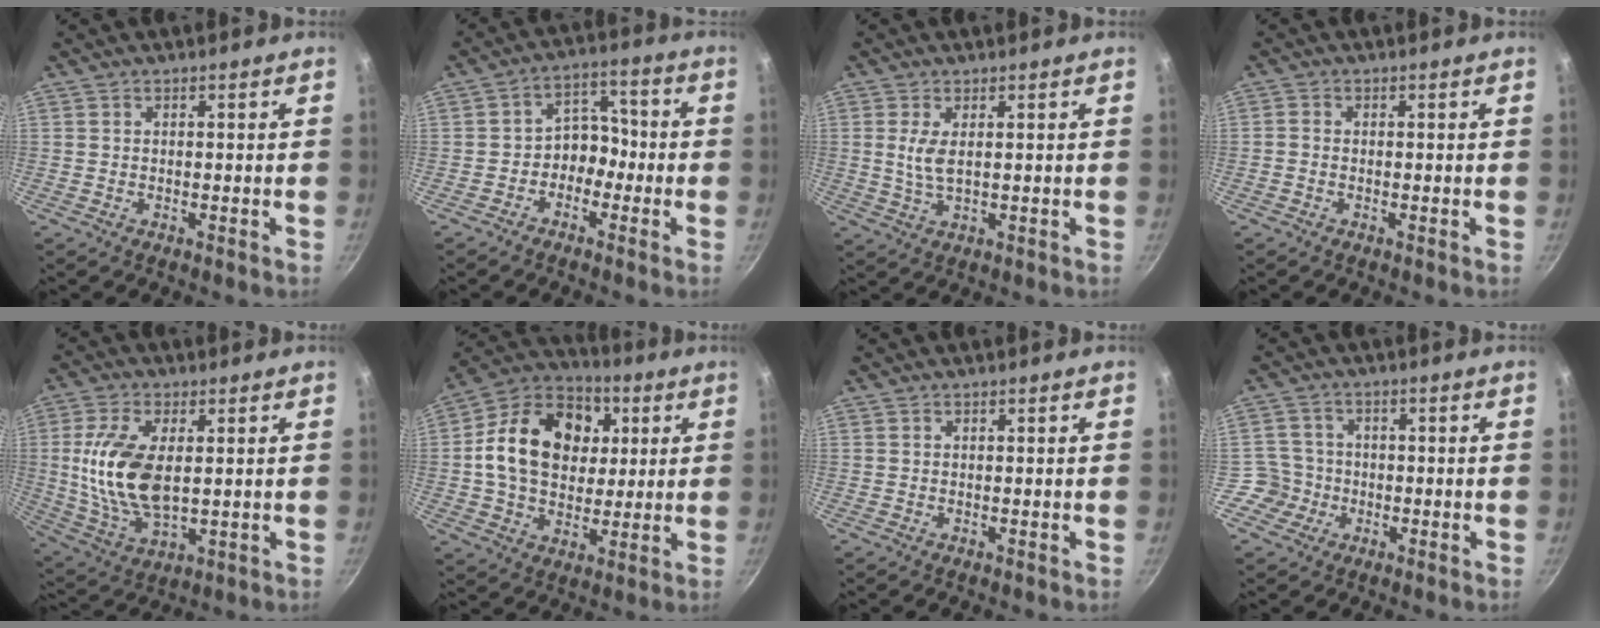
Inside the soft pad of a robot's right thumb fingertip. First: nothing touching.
{"total": 6.2, "force": [-2.3, 4.9, 3.2], "torque": [0.001, 0.043, -0.048]}
{"total": 4.0, "force": [0.8, 1.5, 3.6], "torque": [-0.077, -0.006, 0.020]}
{"total": 0.8, "force": [-0.5, 0.6, 0.4], "torque": [-0.009, 0.003, -0.014]}
{"total": 14.9, "force": [1.7, 7.7, 12.7], "torque": [-0.246, -0.008, 0.039]}
{"total": 20.2, "force": [3.7, 15.2, 12.8], "torque": [-0.188, 0.017, 0.053]}
{"total": 0.0}
{"total": 4.9, "force": [-1.8, 4.5, 0.2], "torque": [0.029, 0.023, -0.039]}